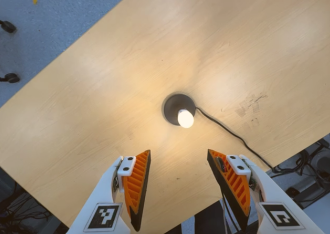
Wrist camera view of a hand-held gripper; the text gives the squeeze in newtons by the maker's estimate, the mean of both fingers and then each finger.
{"total": 0.0}